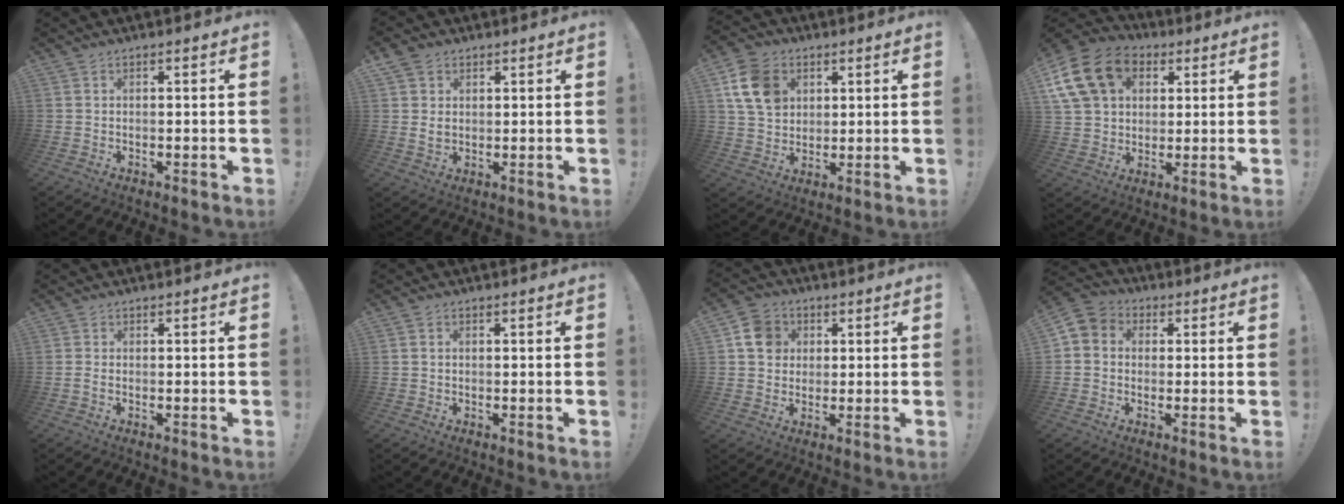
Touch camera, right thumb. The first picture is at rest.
{"total": 4.9, "force": [1.8, 3.9, 2.4], "torque": [-0.028, -0.003, 0.033]}
{"total": 14.2, "force": [5.1, 11.1, 7.3], "torque": [-0.113, -0.011, 0.104]}
{"total": 18.6, "force": [6.7, 14.2, 9.9], "torque": [-0.161, -0.015, 0.135]}
{"total": 1.0, "force": [-0.3, 0.5, 0.8], "torque": [-0.007, -0.002, -0.006]}
{"total": 0.6, "force": [-0.2, 0.6, 0.2], "torque": [-0.007, 0.005, -0.002]}
{"total": 9.5, "force": [2.6, 8.4, 3.4], "torque": [-0.038, -0.006, 0.053]}
{"total": 5.8, "force": [-0.7, 5.3, 2.3], "torque": [-0.035, 0.013, -0.011]}